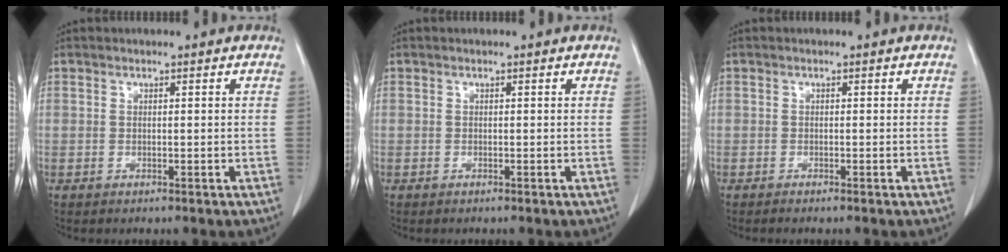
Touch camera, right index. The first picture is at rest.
{"total": 0.0}
{"total": 1.0, "force": [-0.8, 0.0, 0.5], "torque": [-0.011, -0.001, -0.012]}